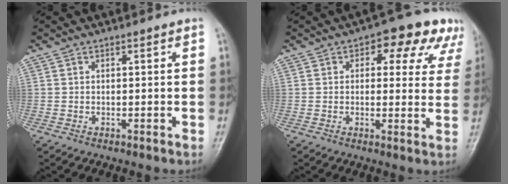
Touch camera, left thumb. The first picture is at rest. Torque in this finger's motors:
{"motor_torque": [-0.02, 0.13, 0.19, 0.02, 0.11]}